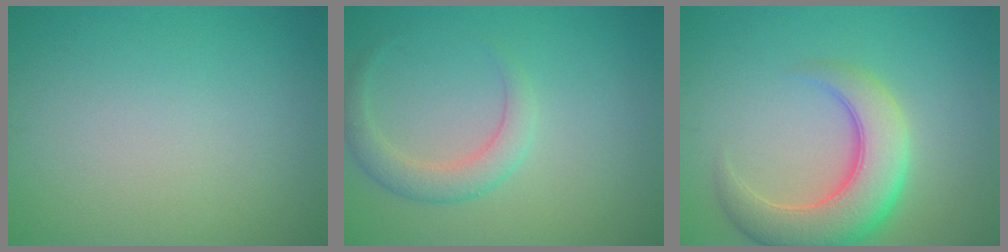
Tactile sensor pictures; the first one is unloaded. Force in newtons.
{"total": 2.6, "press": 2.6, "slide": 0.2}
{"total": 7.0, "press": 7.0, "slide": 0.5}